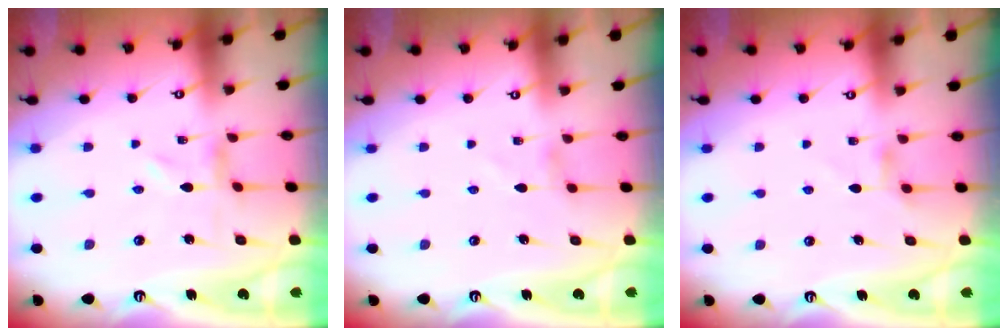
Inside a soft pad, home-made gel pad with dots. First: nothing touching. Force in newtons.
{"total": 0.8, "press": 0.8, "slide": 0.3}
{"total": 2.8, "press": 2.7, "slide": 0.5}